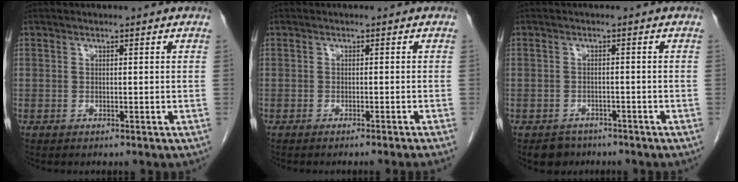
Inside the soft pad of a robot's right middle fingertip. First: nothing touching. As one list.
[{"total": 2.7, "force": [-2.1, -1.0, 1.2], "torque": [-0.008, 0.007, -0.031]}, {"total": 3.1, "force": [-2.4, 2.0, 0.2], "torque": [-0.010, 0.004, -0.034]}]